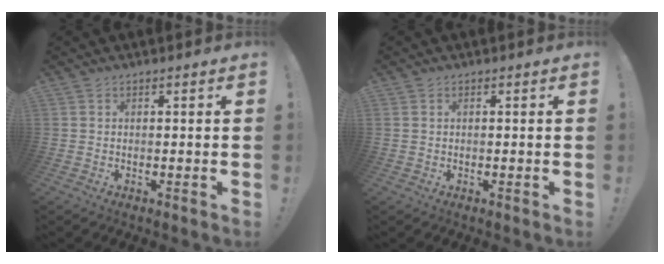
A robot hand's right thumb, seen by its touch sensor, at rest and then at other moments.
{"total": 0.5, "force": [0.2, 0.3, 0.3], "torque": [-0.012, 0.004, 0.004]}